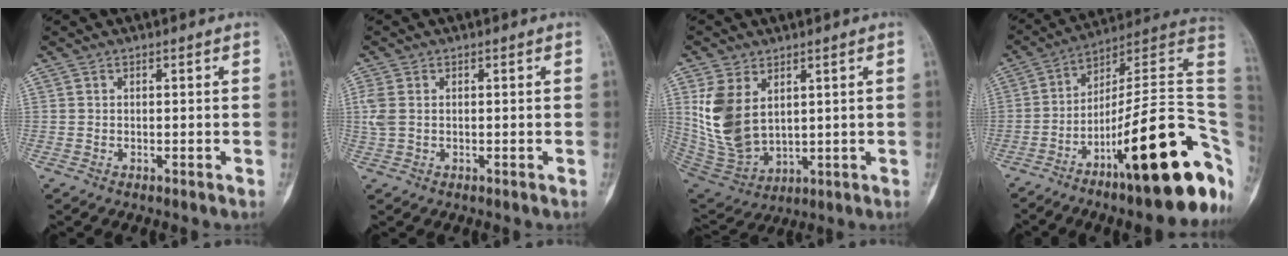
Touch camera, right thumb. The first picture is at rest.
{"total": 3.2, "force": [0.4, 2.1, 2.4], "torque": [-0.080, 0.005, 0.009]}
{"total": 12.8, "force": [3.6, 8.3, 9.1], "torque": [-0.167, -0.021, 0.092]}
{"total": 26.4, "force": [-9.3, 6.6, 23.9], "torque": [-0.266, 0.089, -0.134]}